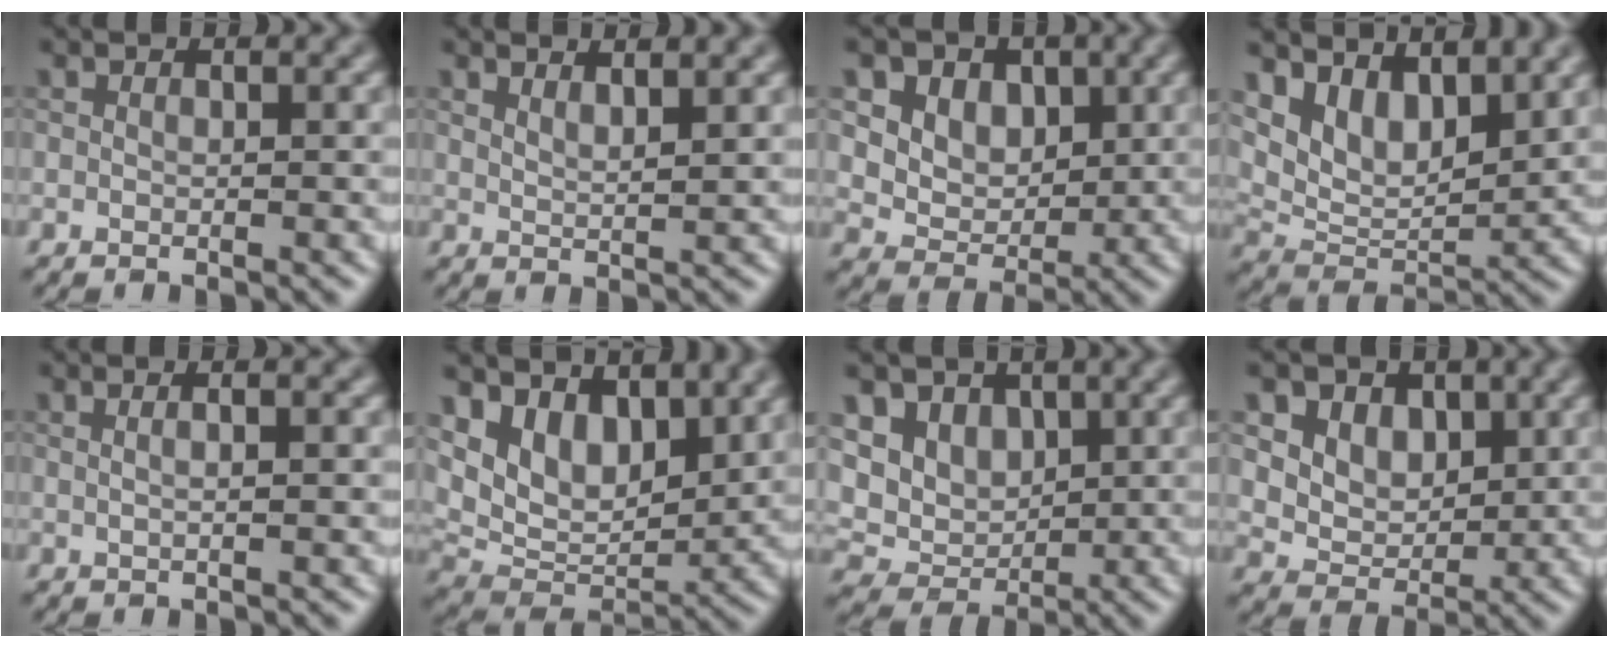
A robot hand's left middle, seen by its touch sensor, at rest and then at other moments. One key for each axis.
{"total": 2.3, "fx": 1.8, "fy": 0.7, "fz": 1.4, "tx": -0.005, "ty": 0.003, "tz": 0.020}
{"total": 9.7, "fx": 4.6, "fy": 7.3, "fz": 4.5, "tx": -0.081, "ty": 0.004, "tz": 0.074}
{"total": 6.7, "fx": 4.3, "fy": 3.3, "fz": 4.0, "tx": -0.075, "ty": -0.009, "tz": 0.079}
{"total": 3.2, "fx": 1.1, "fy": 1.5, "fz": 2.7, "tx": -0.014, "ty": 0.017, "tz": -0.012}
{"total": 6.9, "fx": 3.9, "fy": 4.2, "fz": 3.9, "tx": -0.074, "ty": -0.017, "tz": 0.065}
{"total": 8.4, "fx": 3.0, "fy": 6.6, "fz": 4.2, "tx": -0.077, "ty": 0.012, "tz": 0.047}
{"total": 8.1, "fx": 3.9, "fy": 6.1, "fz": 3.7, "tx": -0.069, "ty": -0.001, "tz": 0.065}